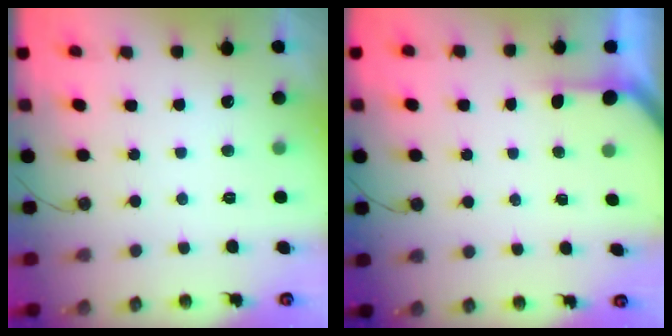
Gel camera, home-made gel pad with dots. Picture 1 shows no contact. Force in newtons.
{"total": 1.4, "press": 1.4, "slide": 0.2}